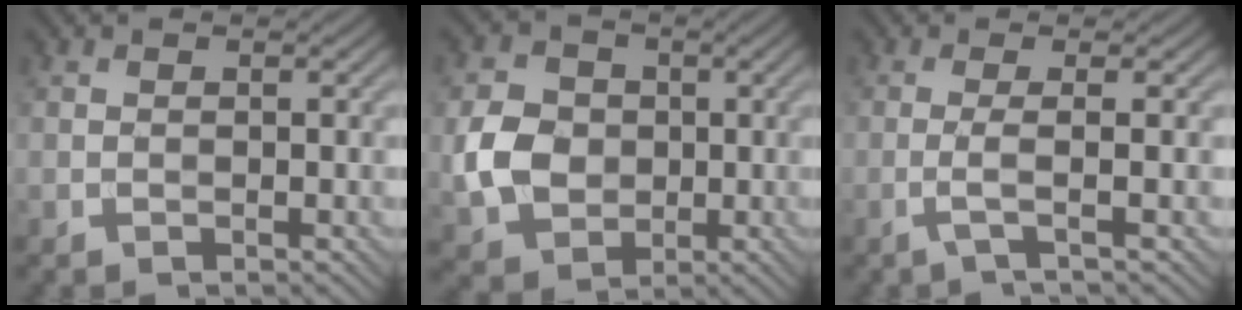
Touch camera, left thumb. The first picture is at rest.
{"total": 6.8, "force": [-0.3, 5.9, 3.3], "torque": [-0.086, -0.002, -0.011]}
{"total": 2.5, "force": [-0.5, 0.2, 2.5], "torque": [-0.045, 0.005, -0.024]}